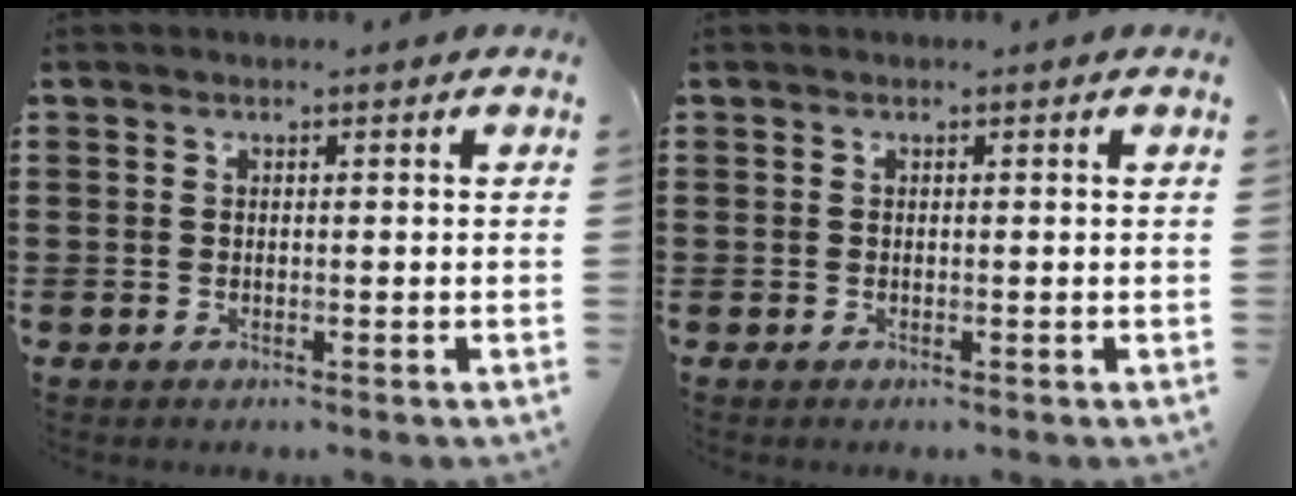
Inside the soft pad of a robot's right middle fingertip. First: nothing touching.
{"total": 0.0}